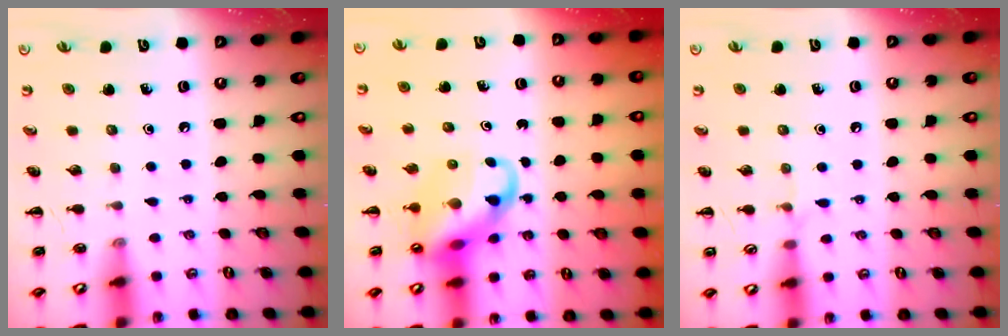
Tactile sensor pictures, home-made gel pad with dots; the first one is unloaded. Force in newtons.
{"total": 10.8, "press": 10.4, "slide": 2.9}
{"total": 3.9, "press": 3.6, "slide": 1.4}